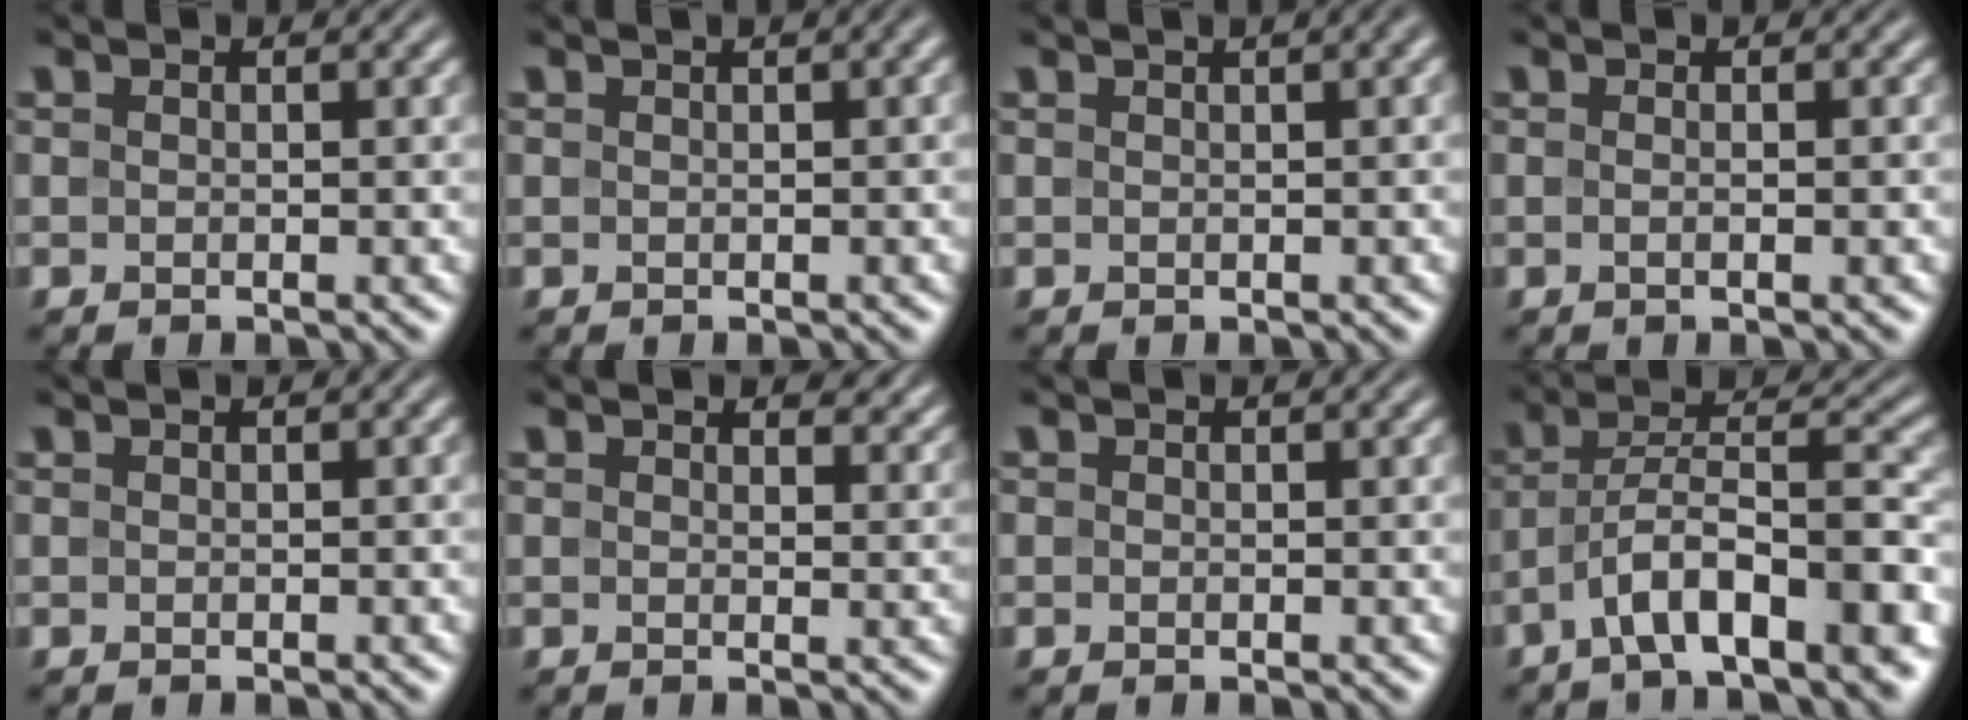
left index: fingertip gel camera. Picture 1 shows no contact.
{"total": 2.1, "force": [1.1, 0.7, 1.7], "torque": [-0.016, 0.008, 0.010]}
{"total": 3.8, "force": [1.9, 1.6, 2.9], "torque": [-0.016, 0.020, 0.006]}
{"total": 1.4, "force": [-0.1, 0.6, 1.3], "torque": [-0.007, -0.010, -0.013]}
{"total": 0.0}
{"total": 2.3, "force": [1.9, 0.9, 0.8], "torque": [-0.015, -0.004, 0.028]}
{"total": 0.0}
{"total": 9.4, "force": [-5.2, 2.6, 7.4], "torque": [-0.120, 0.015, -0.090]}